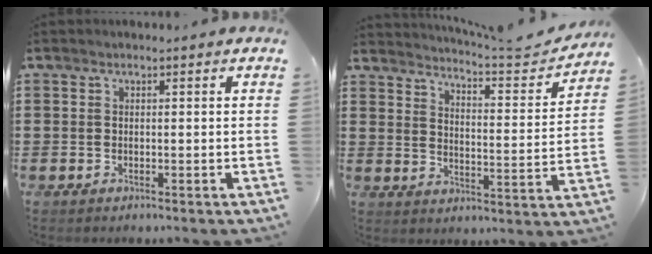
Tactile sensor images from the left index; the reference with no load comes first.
{"total": 4.0, "force": [3.9, 0.1, 1.1], "torque": [-0.030, -0.035, 0.055]}